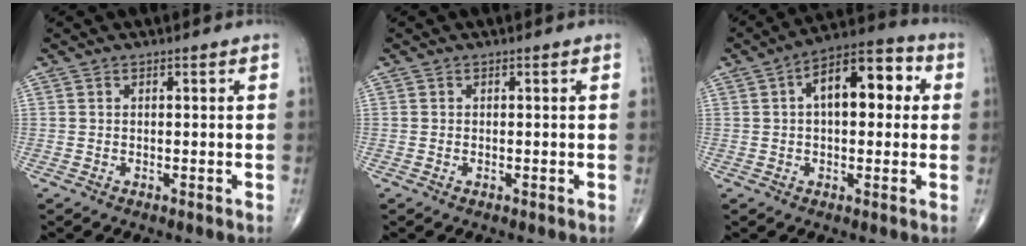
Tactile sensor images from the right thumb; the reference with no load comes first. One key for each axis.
{"total": 0.0}
{"total": 13.2, "fx": 2.6, "fy": 6.8, "fz": 11.0, "tx": -0.139, "ty": 0.031, "tz": 0.030}